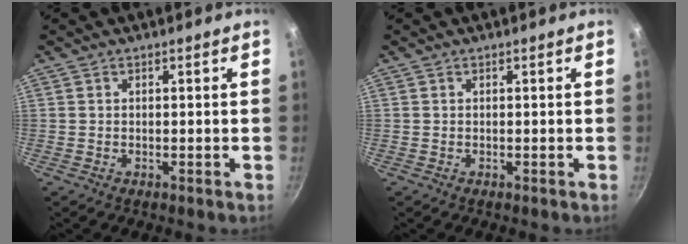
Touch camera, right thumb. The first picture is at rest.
{"total": 0.0}